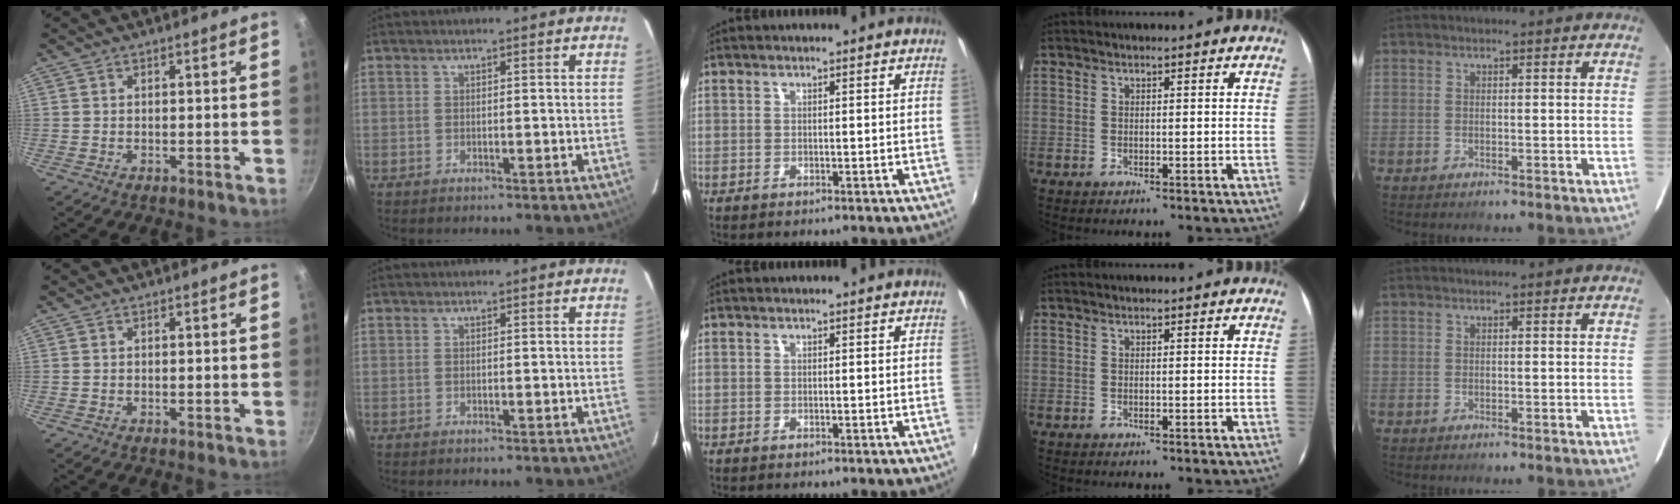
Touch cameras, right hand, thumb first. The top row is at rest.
{}